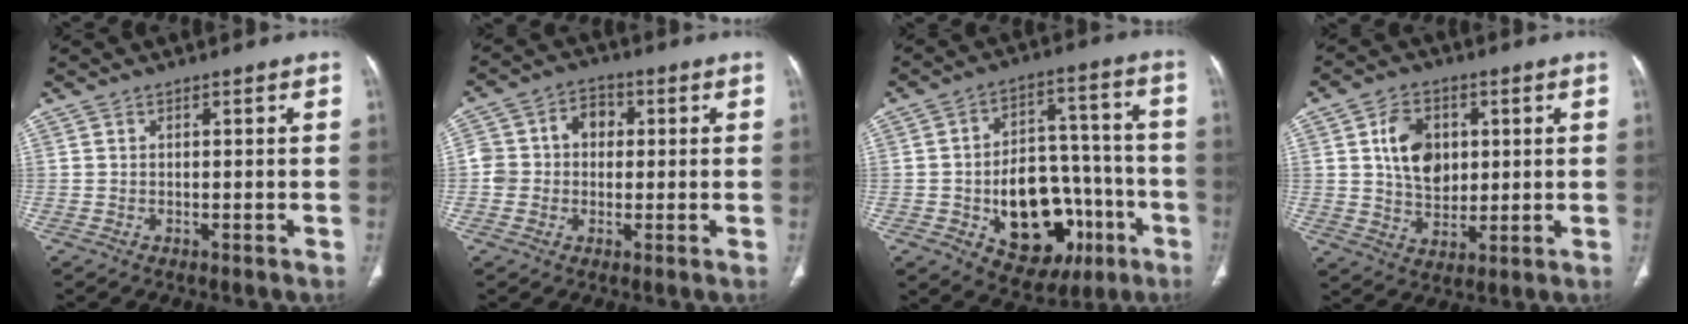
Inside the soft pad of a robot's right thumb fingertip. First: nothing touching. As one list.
[{"total": 8.1, "force": [0.4, 7.0, 4.2], "torque": [-0.051, 0.030, -0.001]}, {"total": 20.9, "force": [-6.7, 13.7, 14.3], "torque": [-0.164, 0.049, -0.078]}, {"total": 10.4, "force": [2.3, 7.6, 6.7], "torque": [-0.084, -0.009, 0.044]}]